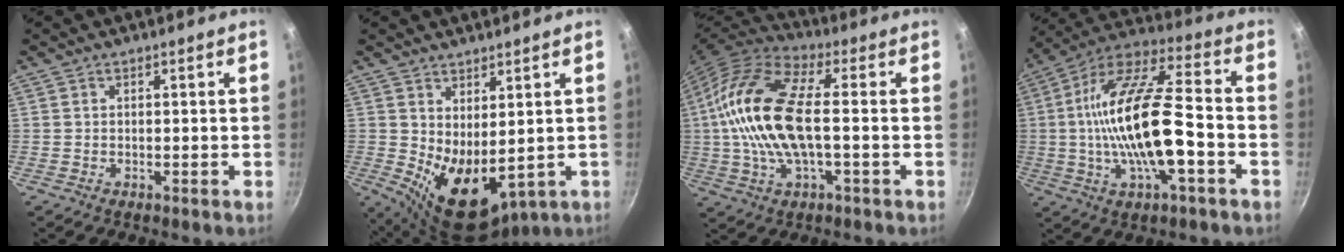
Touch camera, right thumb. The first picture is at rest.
{"total": 10.1, "force": [1.1, 5.6, 8.4], "torque": [-0.106, -0.034, 0.040]}
{"total": 18.7, "force": [-0.1, 7.9, 16.9], "torque": [-0.339, 0.026, -0.019]}
{"total": 21.3, "force": [-3.4, 7.3, 19.7], "torque": [-0.363, 0.031, -0.072]}